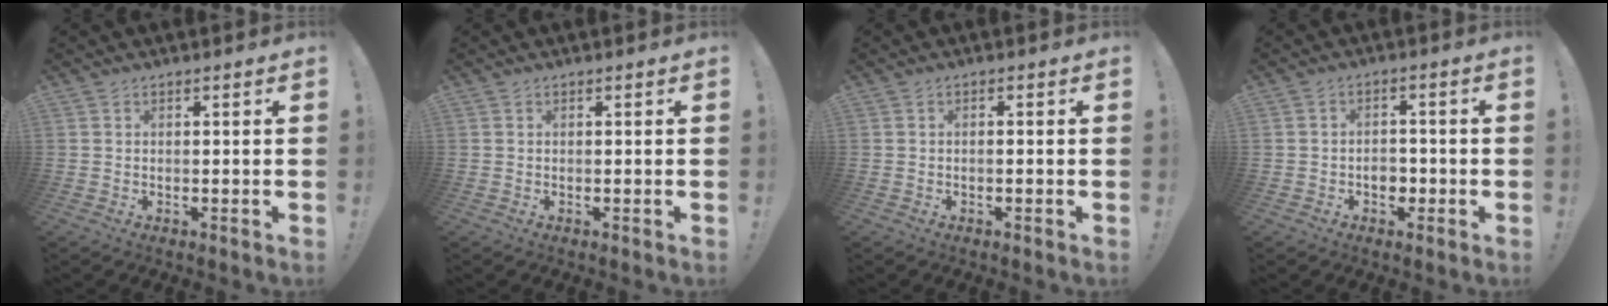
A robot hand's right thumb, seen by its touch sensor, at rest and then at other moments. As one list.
[{"total": 0.0}, {"total": 1.0, "force": [-0.8, 0.0, 0.7], "torque": [-0.015, 0.002, -0.013]}, {"total": 4.4, "force": [-1.5, 3.4, 2.4], "torque": [-0.028, 0.006, -0.028]}]